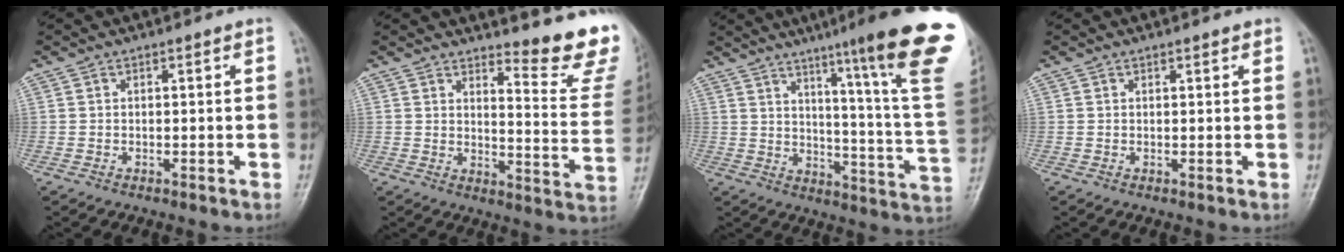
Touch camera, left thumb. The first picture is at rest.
{"total": 12.8, "force": [11.5, 1.2, 5.6], "torque": [-0.048, -0.143, 0.133]}
{"total": 24.4, "force": [15.0, 0.4, 19.2], "torque": [-0.238, -0.091, 0.198]}
{"total": 1.0, "force": [0.7, 0.3, 0.5], "torque": [-0.007, -0.002, 0.009]}